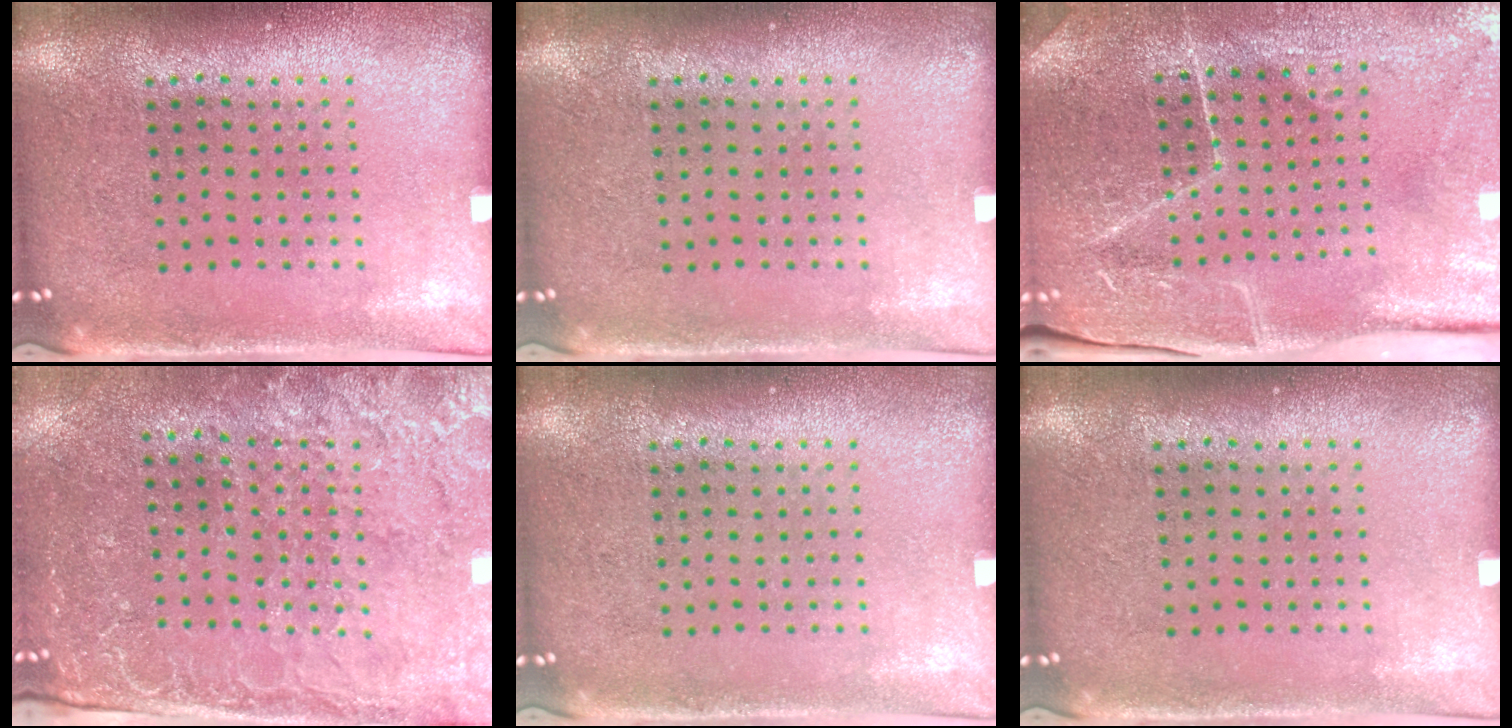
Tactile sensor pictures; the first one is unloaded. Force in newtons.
{"total": 0.0}
{"total": 3.8, "press": 3.7, "slide": 0.2}
{"total": 2.9, "press": 2.8, "slide": 0.8}
{"total": 0.0}
{"total": 0.0}